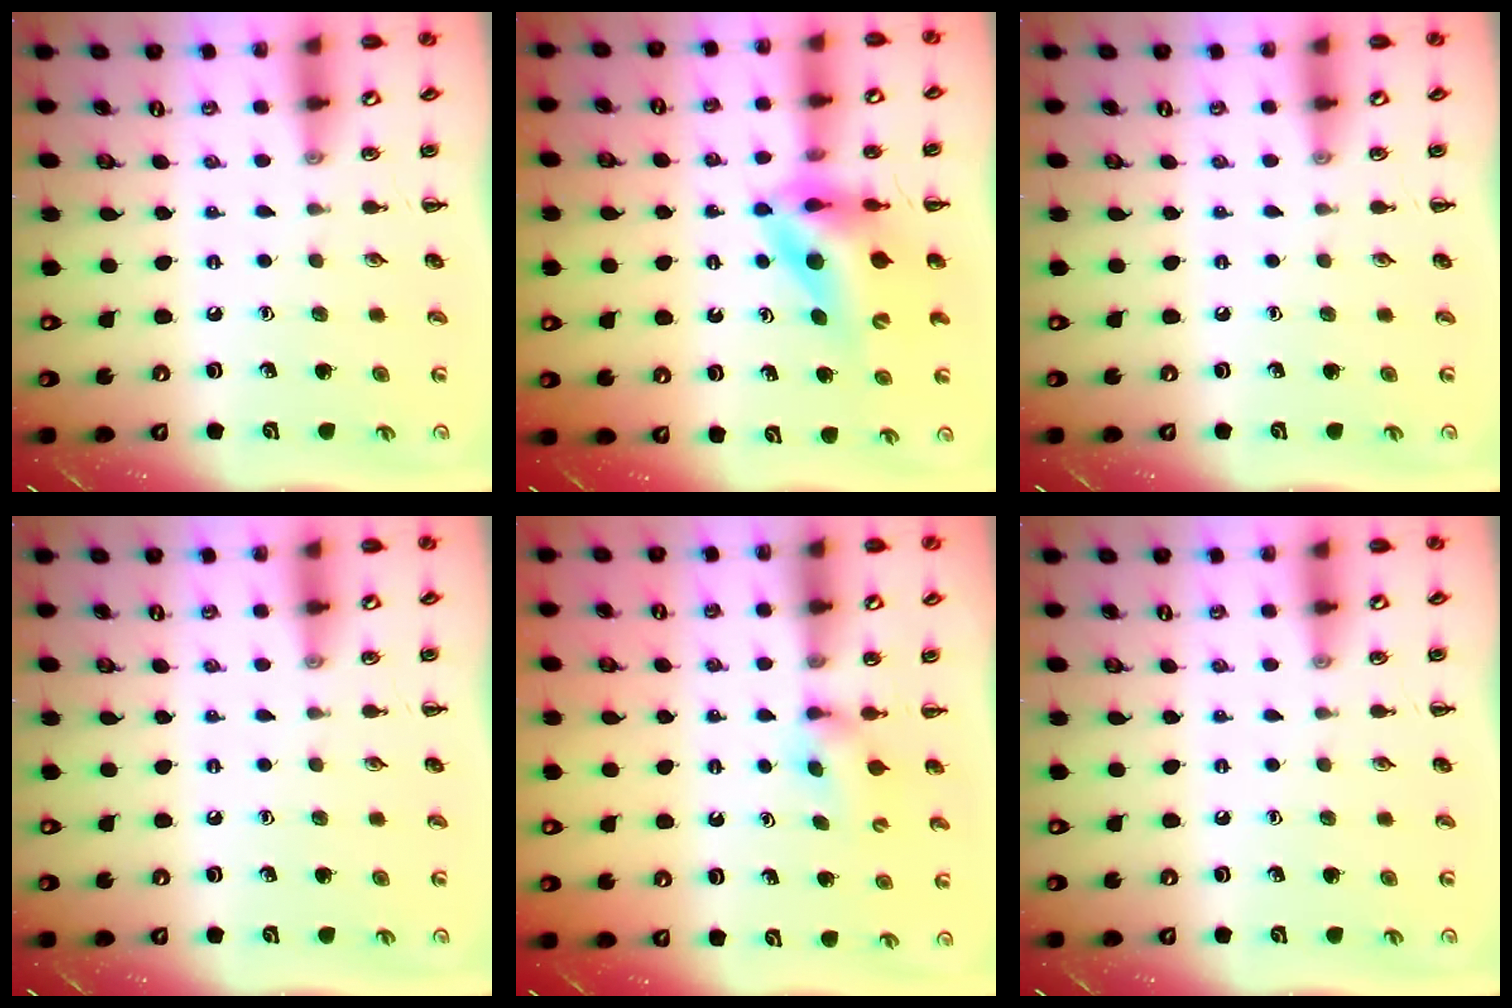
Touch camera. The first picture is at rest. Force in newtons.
{"total": 10.3, "press": 9.8, "slide": 3.2}
{"total": 0.0}
{"total": 0.0}
{"total": 3.6, "press": 3.4, "slide": 1.1}
{"total": 0.0}